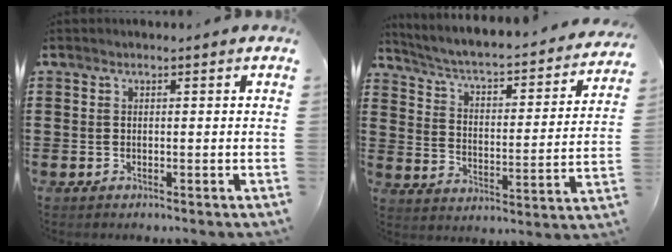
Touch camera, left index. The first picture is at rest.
{"total": 3.2, "force": [2.6, 0.4, 1.8], "torque": [-0.052, -0.033, 0.032]}